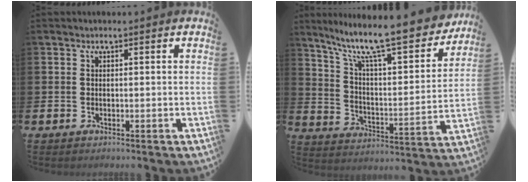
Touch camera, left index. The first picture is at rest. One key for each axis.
{"total": 12.8, "fx": 10.8, "fy": 2.2, "fz": 6.5, "tx": -0.146, "ty": -0.077, "tz": 0.179}